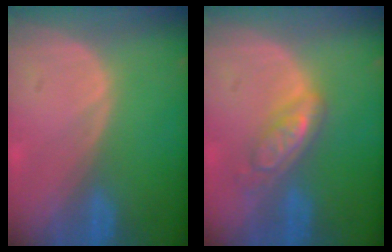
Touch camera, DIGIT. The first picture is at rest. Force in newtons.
{"total": 5.6, "press": 4.9, "slide": 2.8}